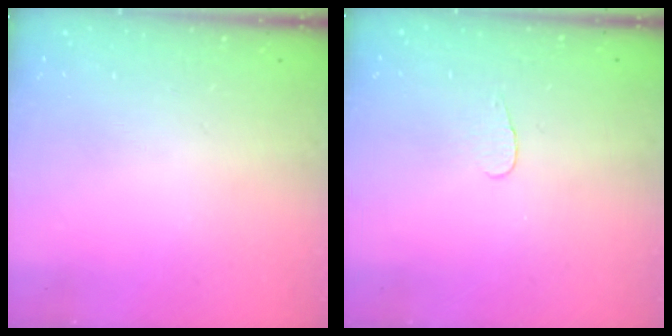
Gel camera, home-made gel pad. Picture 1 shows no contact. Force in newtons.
{"total": 3.4, "press": 3.4, "slide": 0.4}